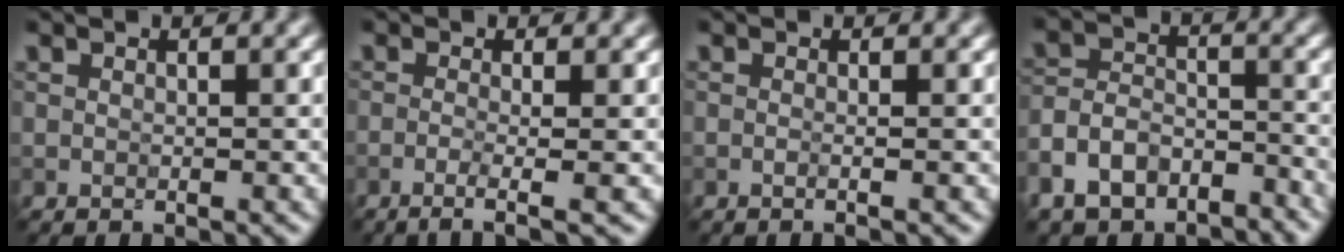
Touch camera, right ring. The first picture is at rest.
{"total": 3.2, "force": [-1.1, 1.0, 2.8], "torque": [-0.036, 0.000, -0.032]}
{"total": 2.5, "force": [0.4, 1.5, 2.0], "torque": [0.004, 0.001, -0.022]}
{"total": 7.0, "force": [-5.3, 3.8, 2.5], "torque": [-0.050, -0.001, -0.112]}